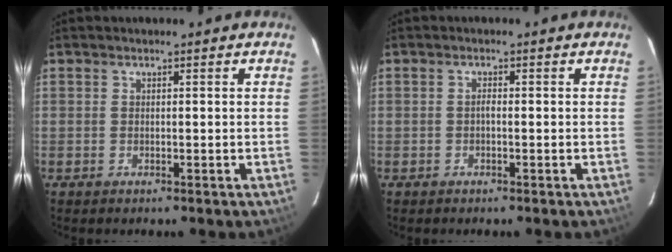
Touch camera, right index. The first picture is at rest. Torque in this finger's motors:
{"motor_torque": [0.20, 0.10, 0.09, 0.03]}